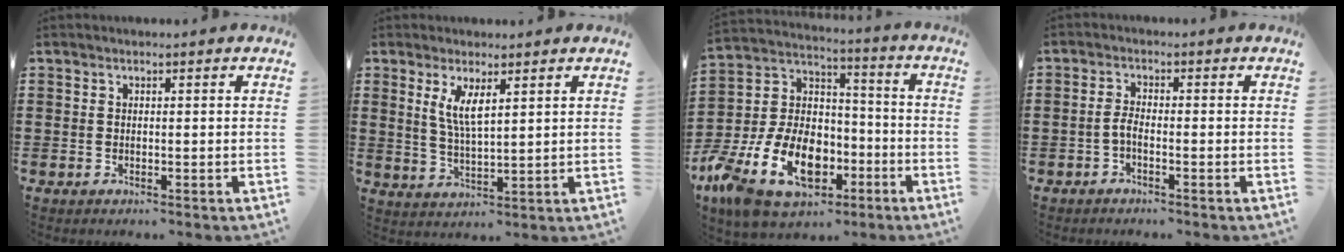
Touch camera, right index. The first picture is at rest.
{"total": 4.7, "force": [2.1, 1.2, 4.1], "torque": [-0.087, 0.000, 0.037]}
{"total": 15.8, "force": [-6.9, 10.6, 9.4], "torque": [-0.209, 0.026, -0.117]}
{"total": 2.2, "force": [-1.1, 0.6, 1.8], "torque": [-0.048, -0.006, -0.025]}